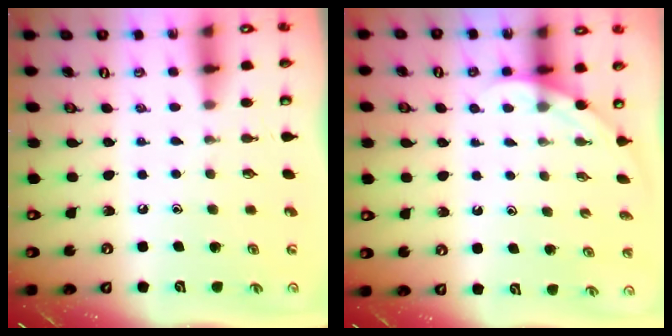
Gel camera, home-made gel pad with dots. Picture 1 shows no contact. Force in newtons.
{"total": 2.2, "press": 2.2, "slide": 0.0}